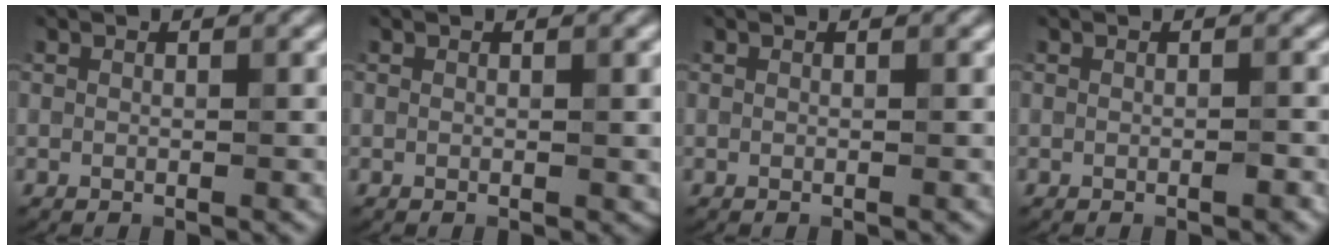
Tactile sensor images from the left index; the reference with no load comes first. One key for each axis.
{"total": 0.0}
{"total": 0.0}
{"total": 0.6, "fx": -0.3, "fy": 0.1, "fz": 0.6, "tx": -0.008, "ty": 0.001, "tz": -0.004}